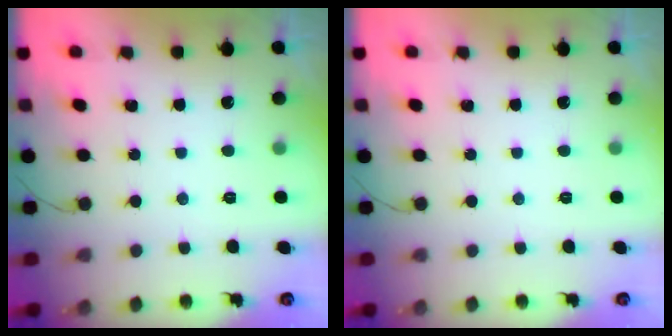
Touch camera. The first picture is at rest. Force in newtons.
{"total": 0.0}